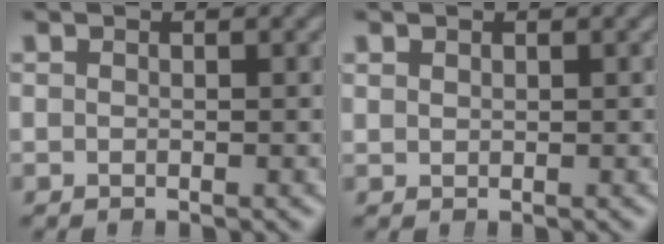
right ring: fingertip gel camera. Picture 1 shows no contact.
{"total": 0.8, "force": [0.7, 0.0, 0.1], "torque": [0.006, 0.000, 0.021]}